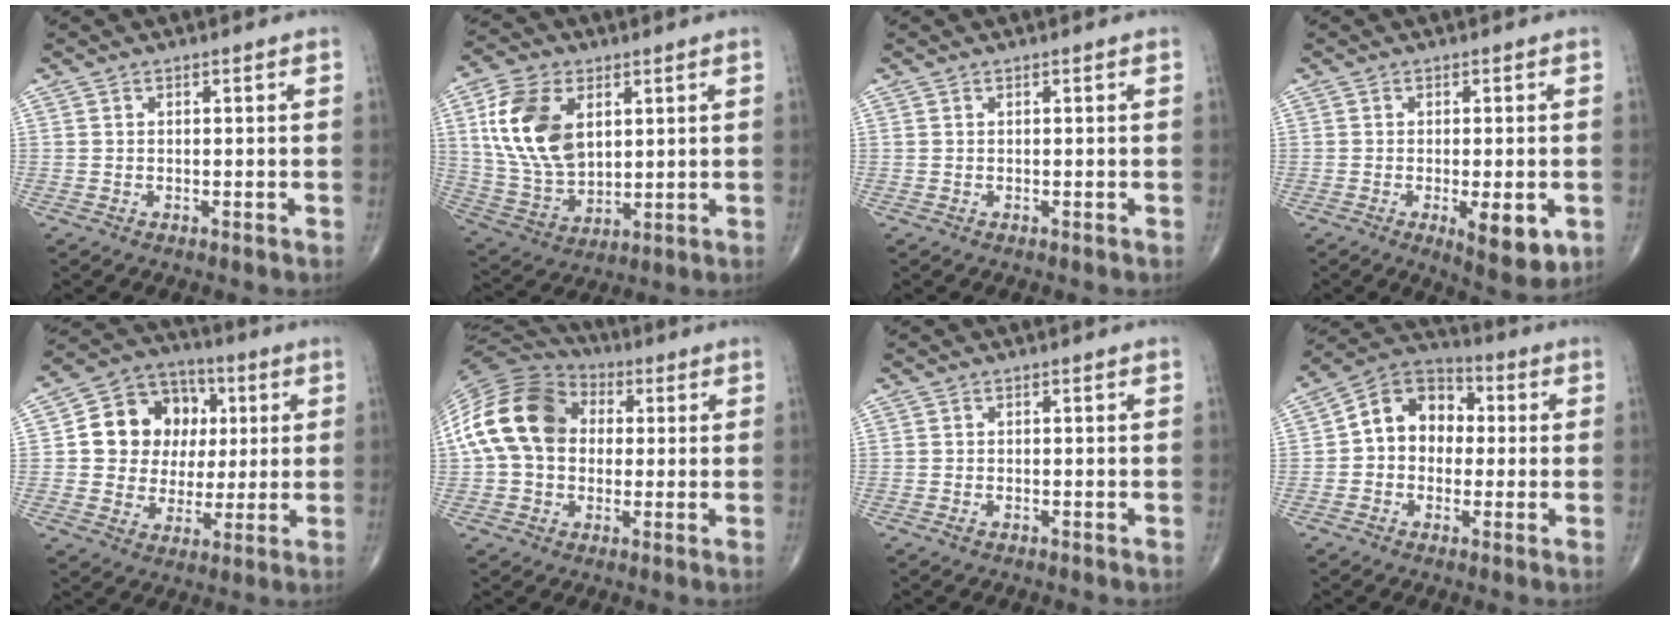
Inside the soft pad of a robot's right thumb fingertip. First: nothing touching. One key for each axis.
{"total": 16.4, "fx": 4.6, "fy": 10.4, "fz": 11.8, "tx": -0.217, "ty": -0.014, "tz": 0.096}
{"total": 0.0}
{"total": 8.0, "fx": -2.3, "fy": 2.6, "fz": 7.2, "tx": -0.091, "ty": -0.016, "tz": -0.027}
{"total": 15.0, "fx": 2.5, "fy": 12.9, "fz": 7.3, "tx": -0.076, "ty": 0.015, "tz": 0.043}
{"total": 17.6, "fx": 2.0, "fy": 13.3, "fz": 11.5, "tx": -0.216, "ty": 0.034, "tz": 0.027}
{"total": 0.7, "fx": -0.4, "fy": 0.3, "fz": 0.4, "tx": -0.013, "ty": 0.001, "tz": -0.008}
{"total": 11.4, "fx": 0.5, "fy": 9.0, "fz": 7.1, "tx": -0.084, "ty": 0.036, "tz": -0.007}